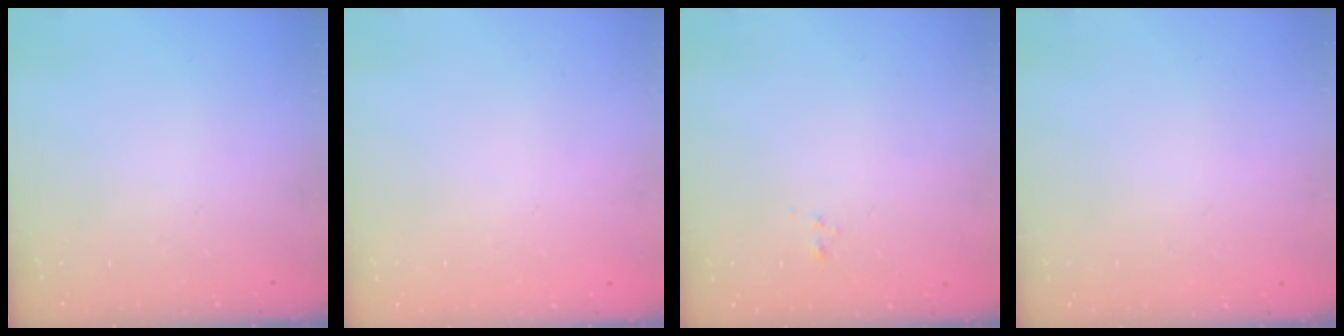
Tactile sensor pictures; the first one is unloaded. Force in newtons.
{"total": 1.8, "press": 1.8, "slide": 0.2}
{"total": 1.0, "press": 0.9, "slide": 0.4}
{"total": 1.7, "press": 1.7, "slide": 0.2}